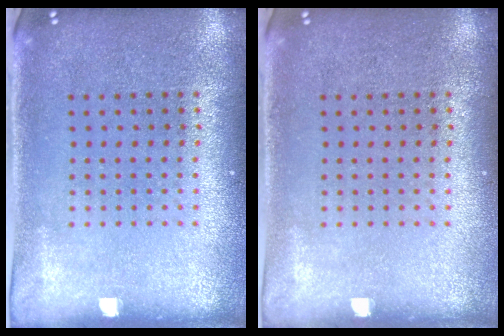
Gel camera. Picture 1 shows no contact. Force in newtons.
{"total": 0.0}